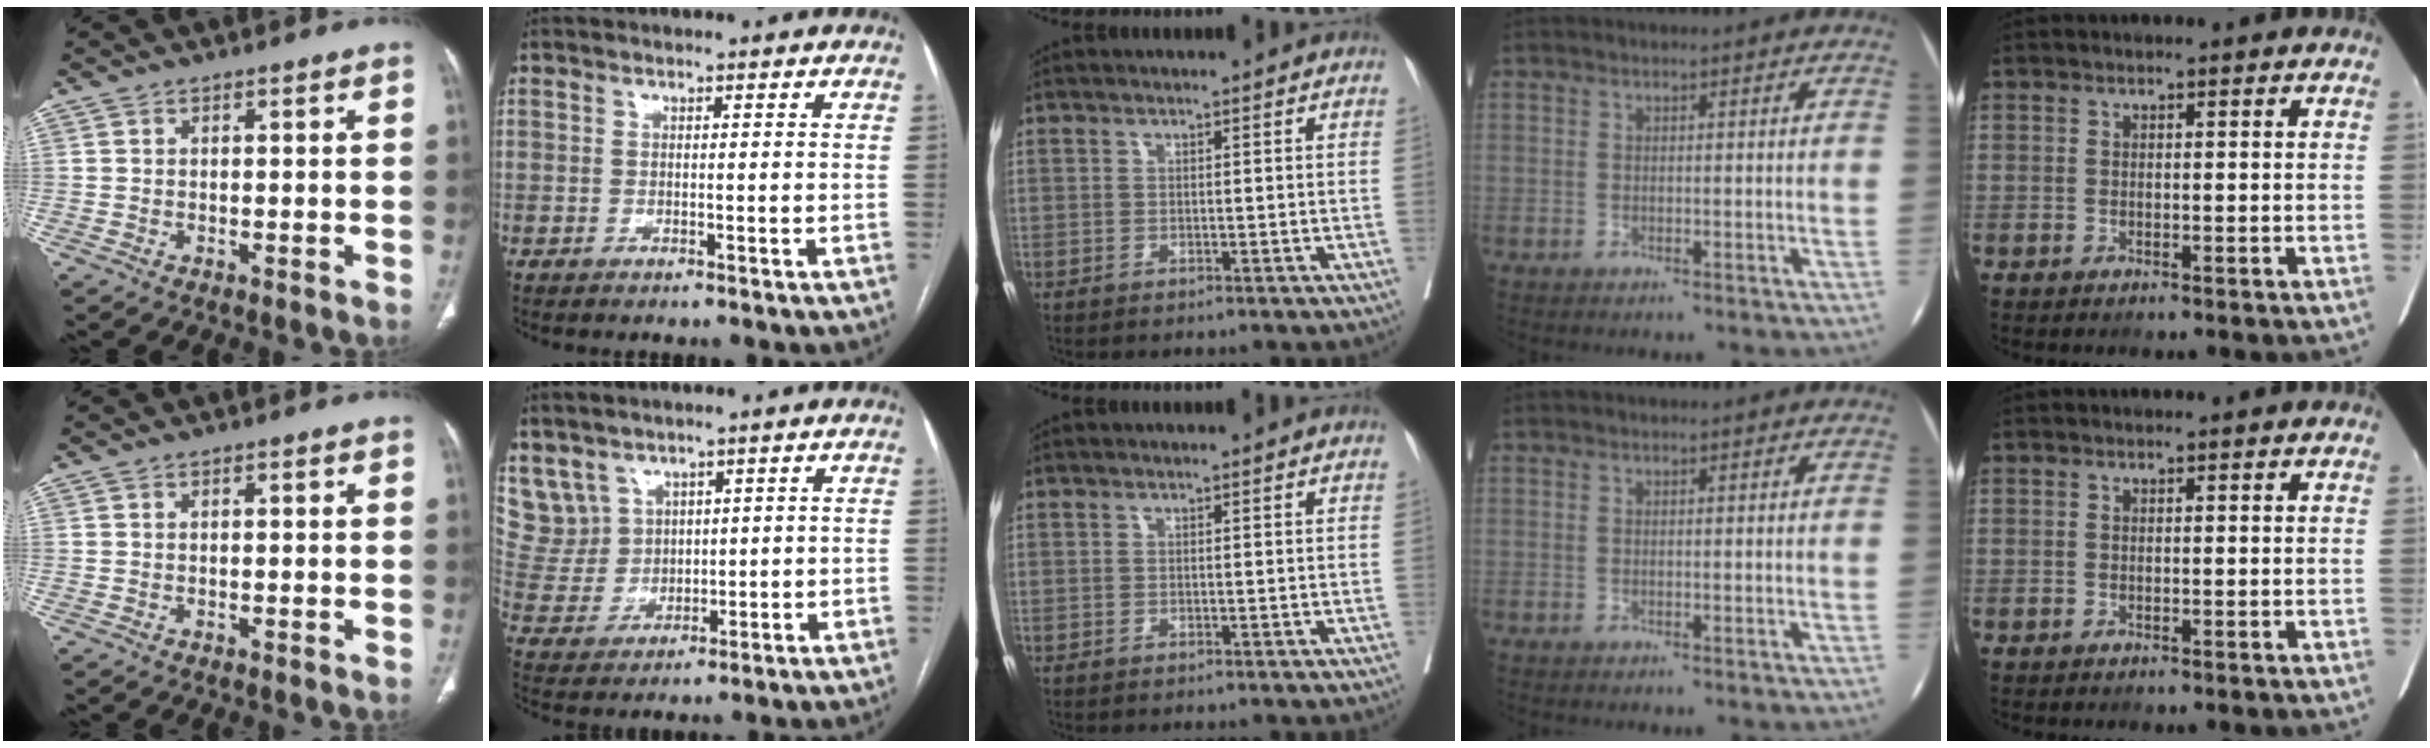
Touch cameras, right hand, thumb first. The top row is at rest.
{"thumb": {"total": 0.5, "force": [0.0, 0.2, 0.5], "torque": [-0.013, 0.002, 0.002]}, "index": {"total": 8.3, "force": [5.2, 6.4, 0.6], "torque": [-0.026, 0.028, 0.123]}}